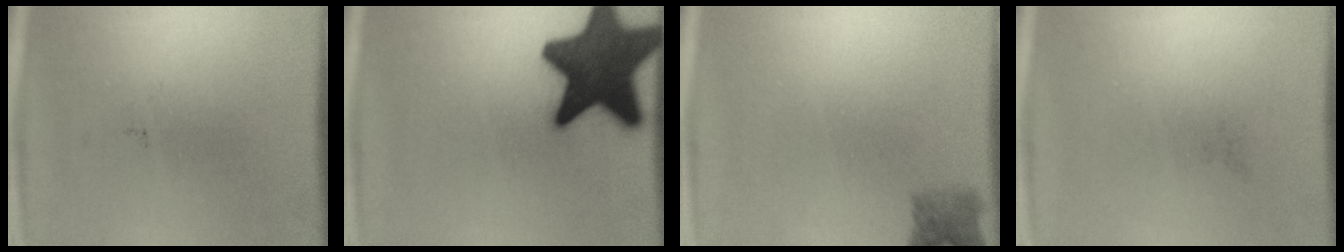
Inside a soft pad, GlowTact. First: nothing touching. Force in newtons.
{"total": 17.8}
{"total": 2.7}
{"total": 0.0}